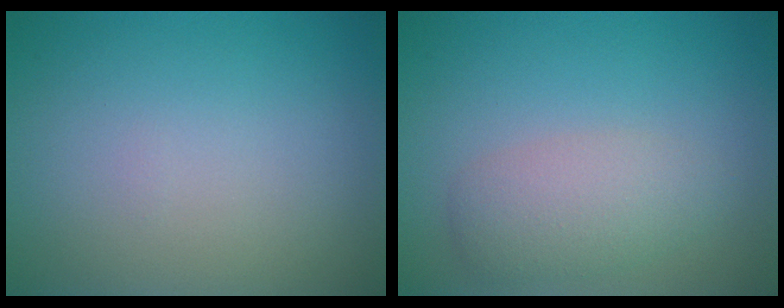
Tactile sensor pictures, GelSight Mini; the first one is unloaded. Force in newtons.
{"total": 3.1, "press": 3.1, "slide": 0.1}